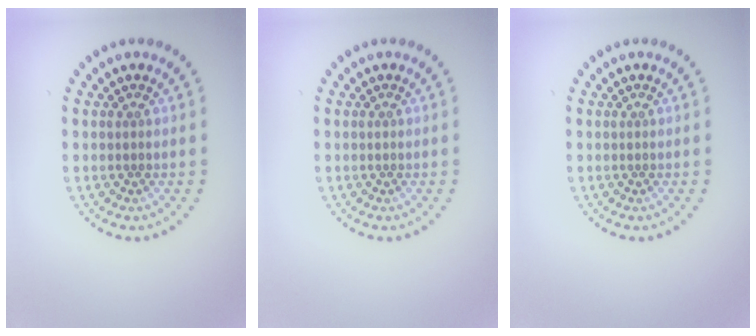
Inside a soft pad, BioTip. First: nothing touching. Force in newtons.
{"total": 0.0}
{"total": 0.0}